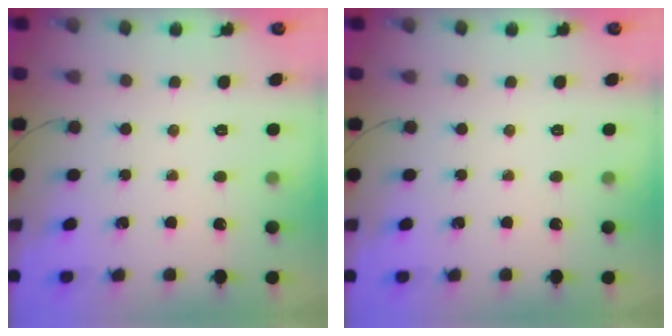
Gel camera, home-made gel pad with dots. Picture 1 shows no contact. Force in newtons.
{"total": 0.0}